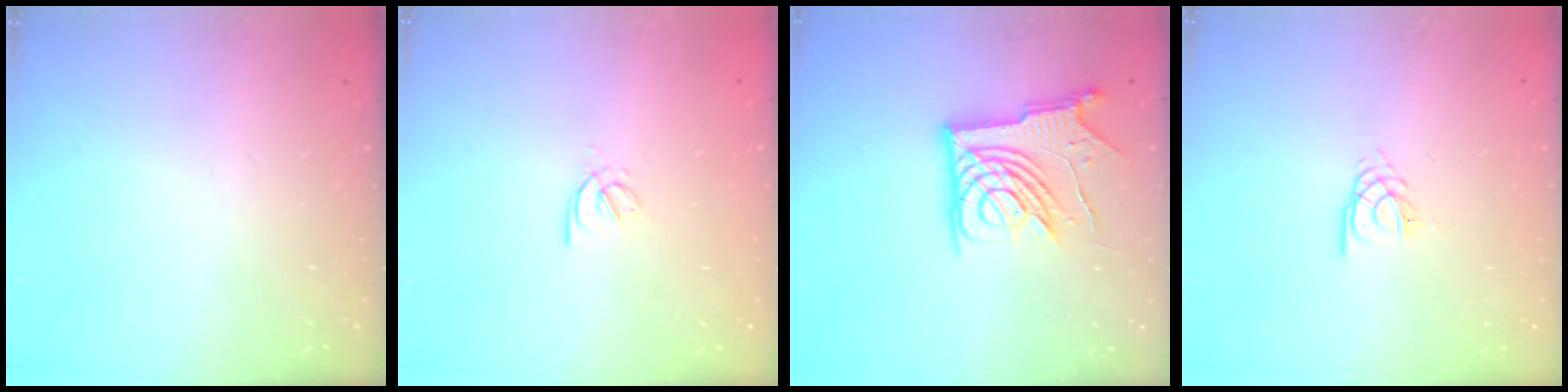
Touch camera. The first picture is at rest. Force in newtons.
{"total": 2.9, "press": 2.8, "slide": 0.8}
{"total": 14.4, "press": 14.3, "slide": 1.5}
{"total": 2.1, "press": 2.1, "slide": 0.3}